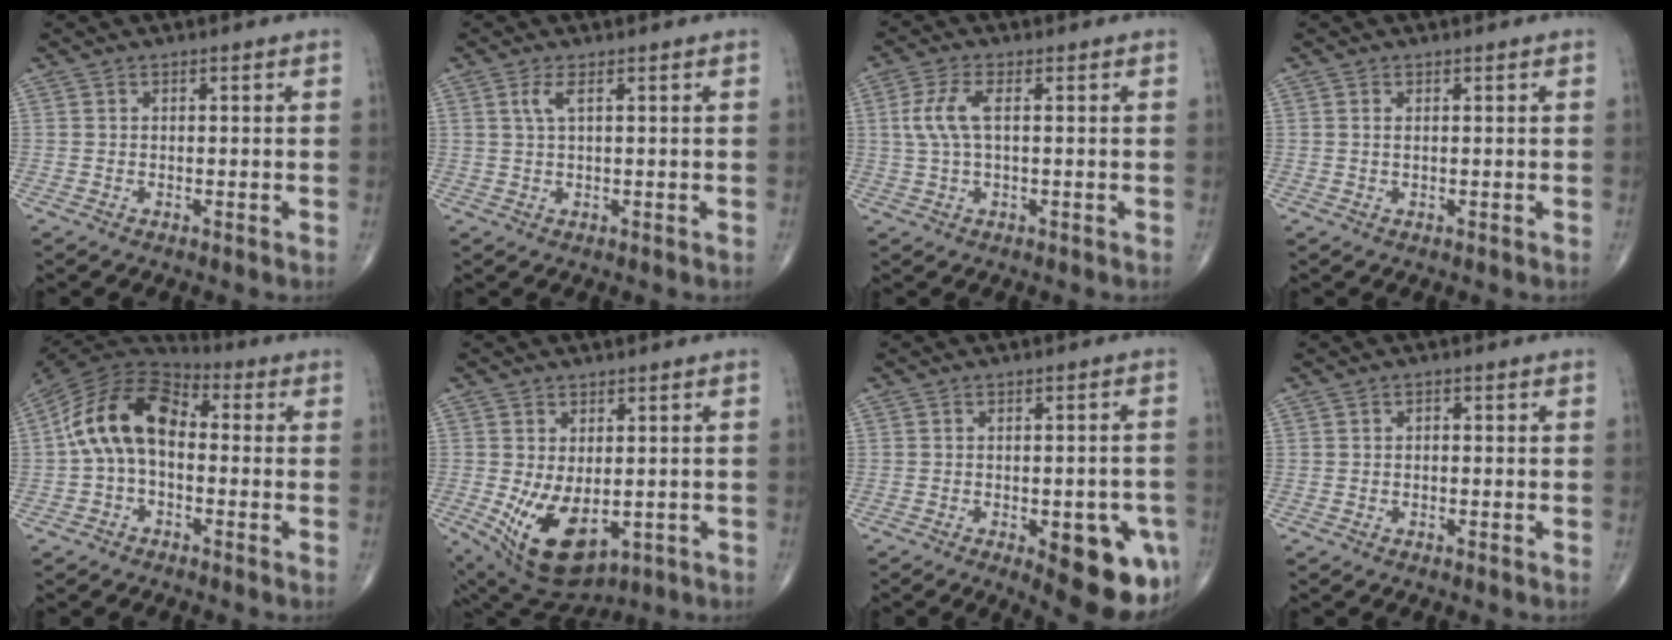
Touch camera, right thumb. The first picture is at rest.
{"total": 2.3, "force": [0.9, 0.5, 2.1], "torque": [-0.057, 0.005, 0.024]}
{"total": 5.6, "force": [0.9, 2.1, 5.1], "torque": [-0.134, 0.013, 0.017]}
{"total": 0.6, "force": [0.2, 0.2, 0.5], "torque": [-0.015, 0.003, 0.004]}
{"total": 14.2, "force": [0.0, 8.9, 11.0], "torque": [-0.193, 0.040, -0.015]}
{"total": 12.5, "force": [-2.6, 7.0, 10.0], "torque": [-0.167, -0.013, -0.016]}
{"total": 14.2, "force": [-5.4, 5.6, 11.9], "torque": [-0.103, 0.011, -0.051]}
{"total": 0.7, "force": [-0.2, 0.5, 0.5], "torque": [0.000, 0.004, -0.007]}